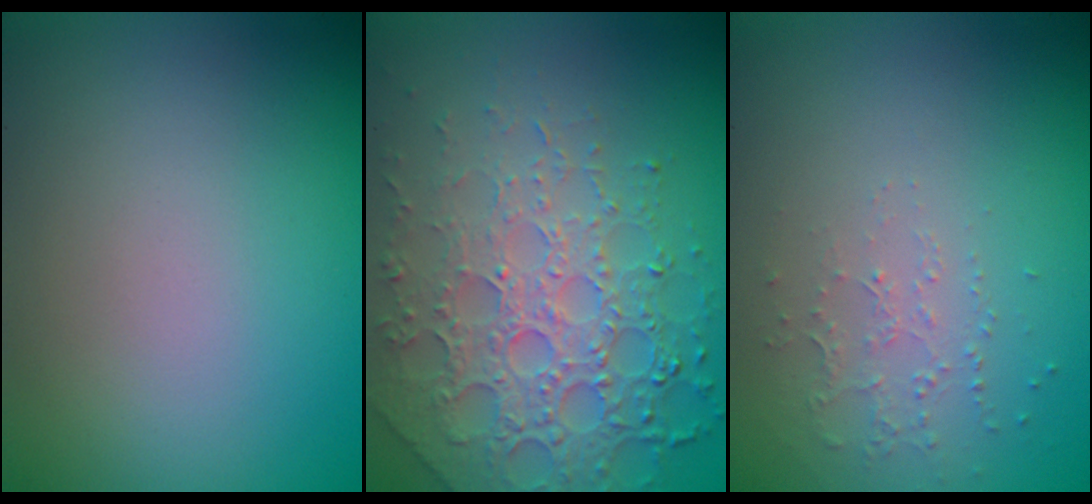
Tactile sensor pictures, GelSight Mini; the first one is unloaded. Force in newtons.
{"total": 7.5, "press": 5.3, "slide": 5.3}
{"total": 1.0, "press": 0.6, "slide": 0.8}